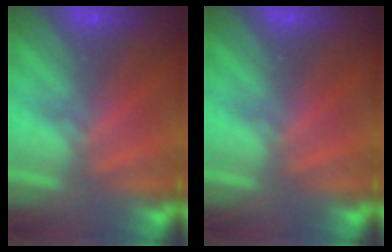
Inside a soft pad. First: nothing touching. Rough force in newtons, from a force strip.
{"total": 0.0}